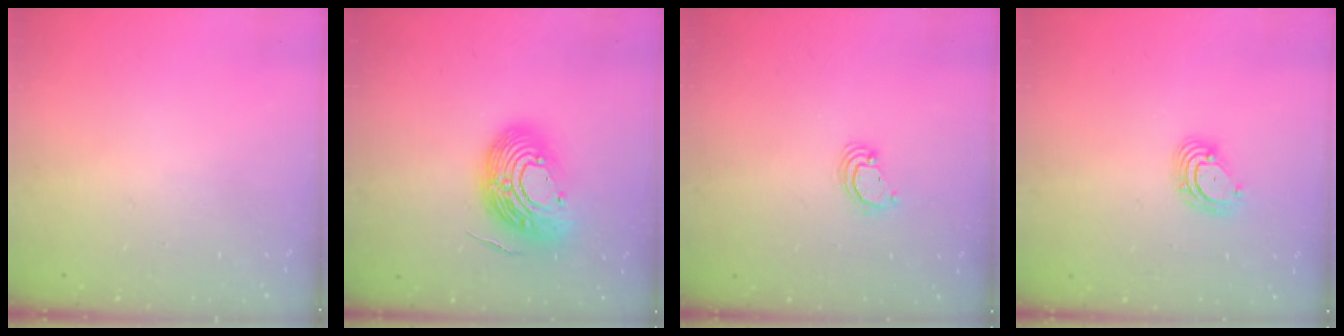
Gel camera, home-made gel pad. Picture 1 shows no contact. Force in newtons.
{"total": 17.3, "press": 17.3, "slide": 1.4}
{"total": 2.7, "press": 2.7, "slide": 0.2}
{"total": 4.9, "press": 4.9, "slide": 0.5}